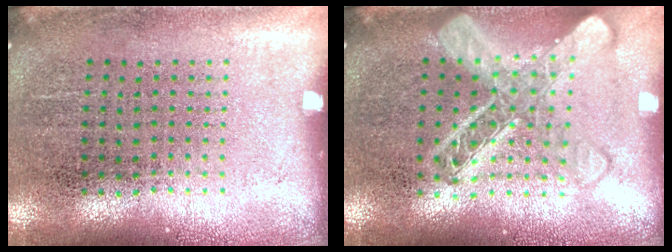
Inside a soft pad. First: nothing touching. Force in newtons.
{"total": 2.7, "press": 2.6, "slide": 0.5}